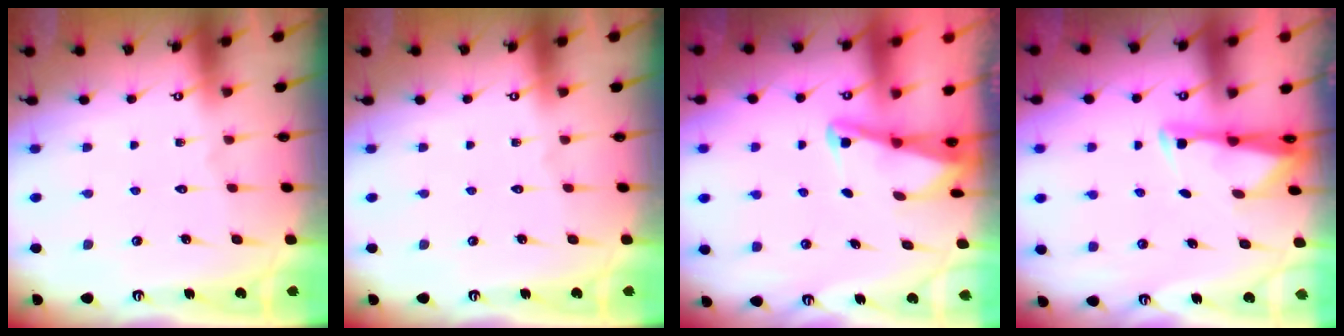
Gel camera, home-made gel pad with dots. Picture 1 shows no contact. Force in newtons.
{"total": 0.0}
{"total": 2.2, "press": 2.2, "slide": 0.3}
{"total": 2.8, "press": 2.8, "slide": 0.4}